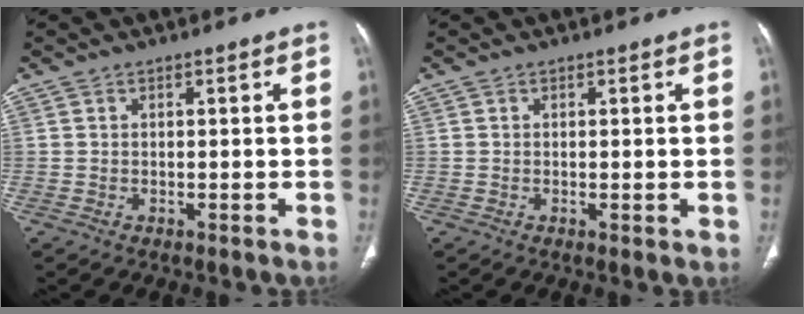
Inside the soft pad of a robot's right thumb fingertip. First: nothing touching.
{"total": 0.7, "force": [0.0, 0.1, 0.7], "torque": [-0.017, -0.005, -0.001]}